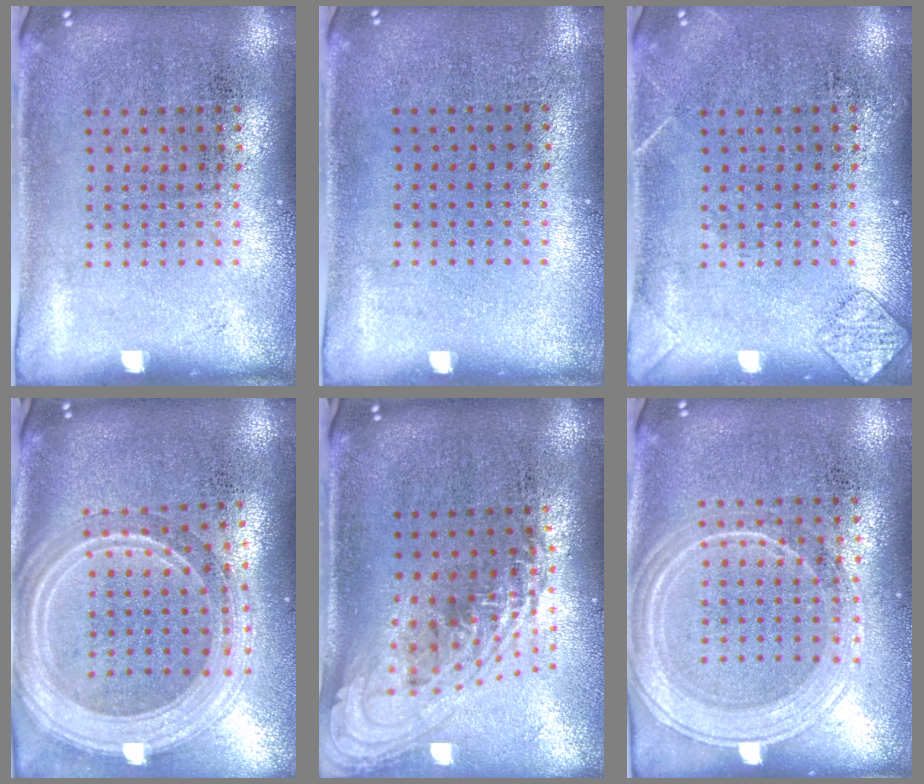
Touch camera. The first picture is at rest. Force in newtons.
{"total": 0.0}
{"total": 1.4, "press": 1.4, "slide": 0.1}
{"total": 2.9, "press": 2.4, "slide": 1.6}
{"total": 2.2, "press": 1.6, "slide": 1.5}
{"total": 1.8, "press": 1.8, "slide": 0.2}